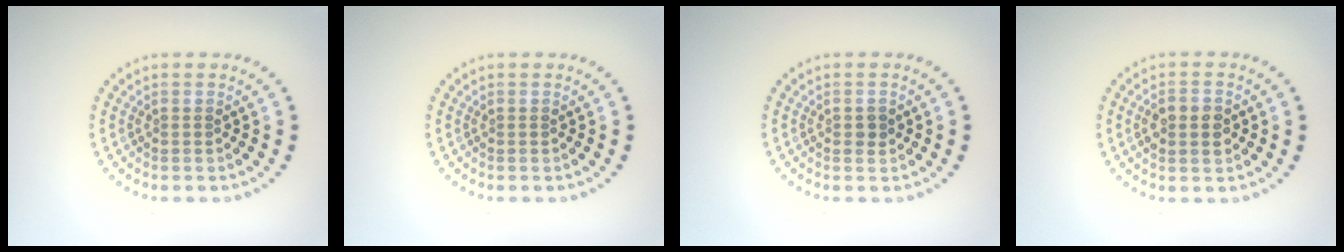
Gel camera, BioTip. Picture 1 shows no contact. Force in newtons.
{"total": 0.0}
{"total": 1.0, "press": 1.0, "slide": 0.1}
{"total": 2.4, "press": 2.4, "slide": 0.1}